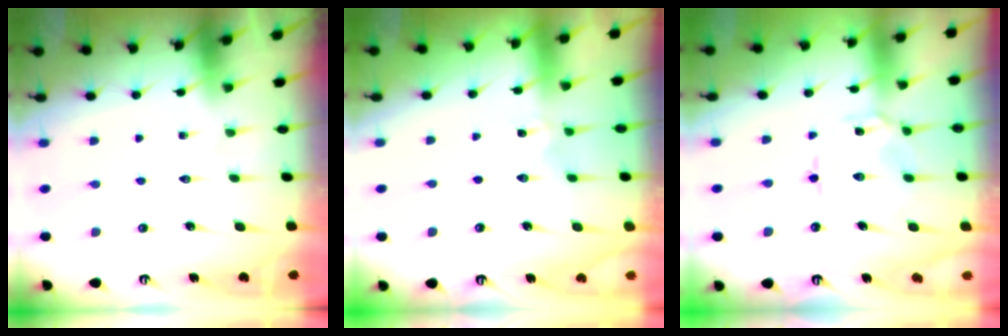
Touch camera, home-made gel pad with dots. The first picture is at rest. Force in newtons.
{"total": 0.6, "press": 0.6, "slide": 0.2}
{"total": 3.2, "press": 3.1, "slide": 0.5}